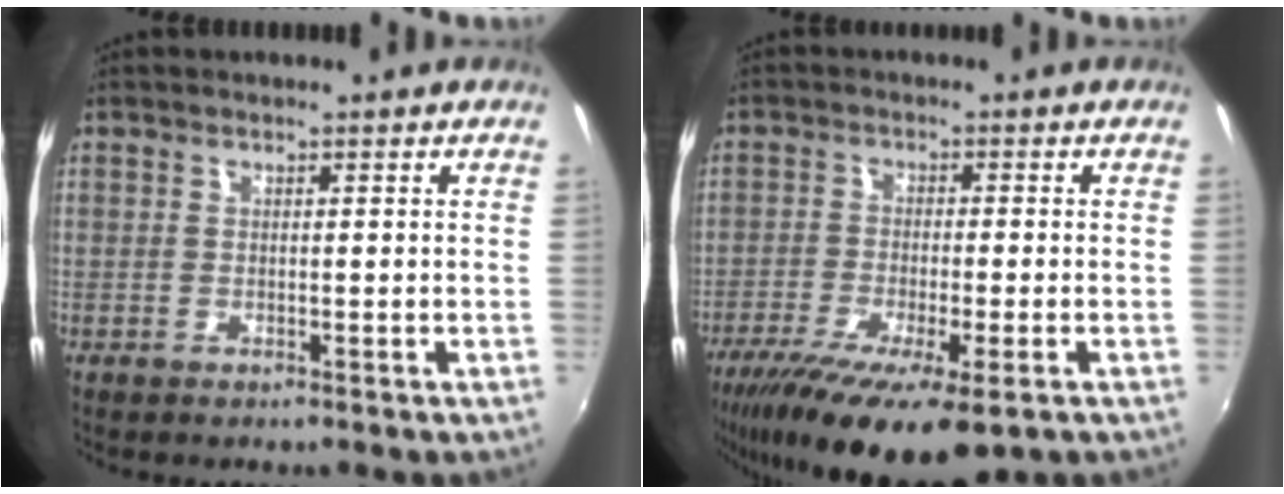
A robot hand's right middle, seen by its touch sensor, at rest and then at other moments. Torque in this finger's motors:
{"motor_torque": [1.34, -0.80, 0.76, 0.21]}